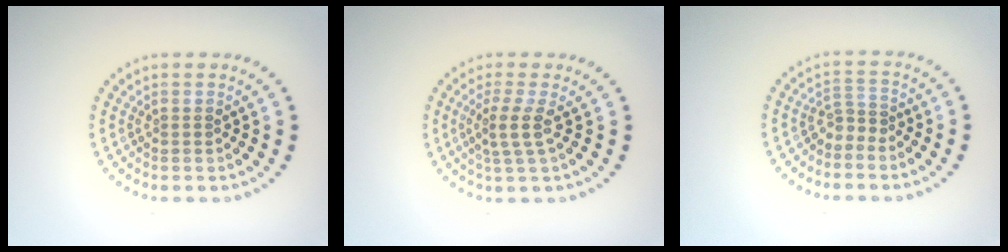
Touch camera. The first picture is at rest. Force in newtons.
{"total": 2.3, "press": 1.7, "slide": 1.5}
{"total": 1.6, "press": 1.1, "slide": 1.2}